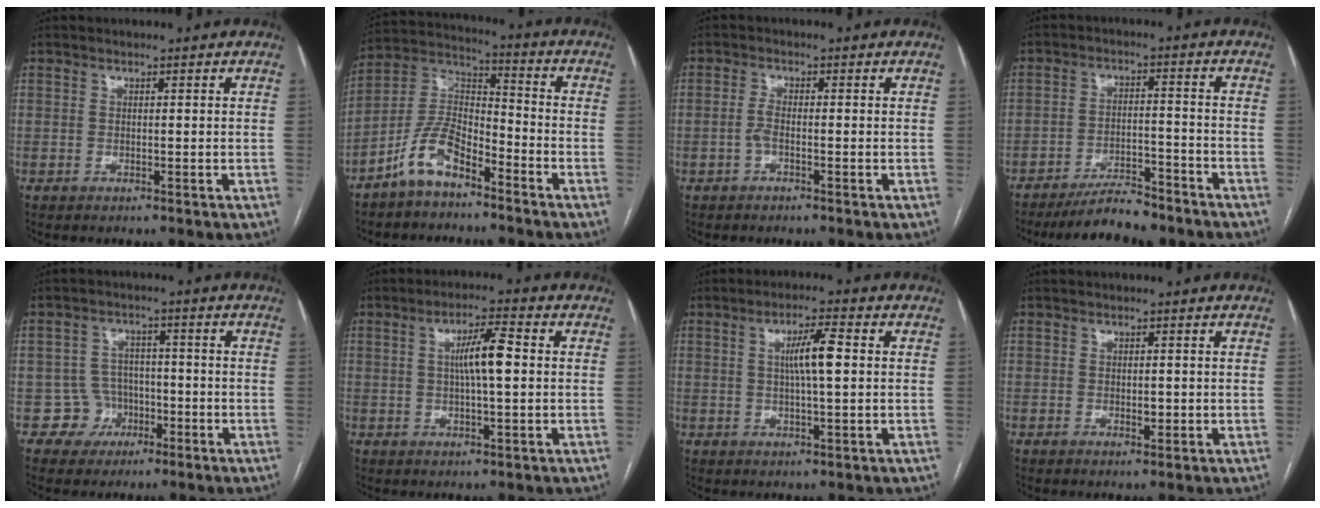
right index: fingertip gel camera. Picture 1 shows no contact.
{"total": 9.5, "force": [-6.5, 3.6, 5.9], "torque": [-0.134, 0.019, -0.130]}
{"total": 1.8, "force": [-0.7, 0.4, 1.6], "torque": [-0.033, 0.002, -0.016]}
{"total": 8.9, "force": [-7.9, 1.6, 3.7], "torque": [-0.058, -0.005, -0.131]}
{"total": 5.1, "force": [-2.0, 4.6, -0.2], "torque": [0.015, 0.019, -0.031]}
{"total": 6.4, "force": [0.6, 0.8, 6.3], "torque": [-0.114, 0.011, 0.009]}
{"total": 5.8, "force": [0.8, 0.5, 5.7], "torque": [-0.101, 0.007, 0.014]}
{"total": 1.4, "force": [-0.1, 0.7, 1.3], "torque": [-0.020, -0.002, 0.000]}